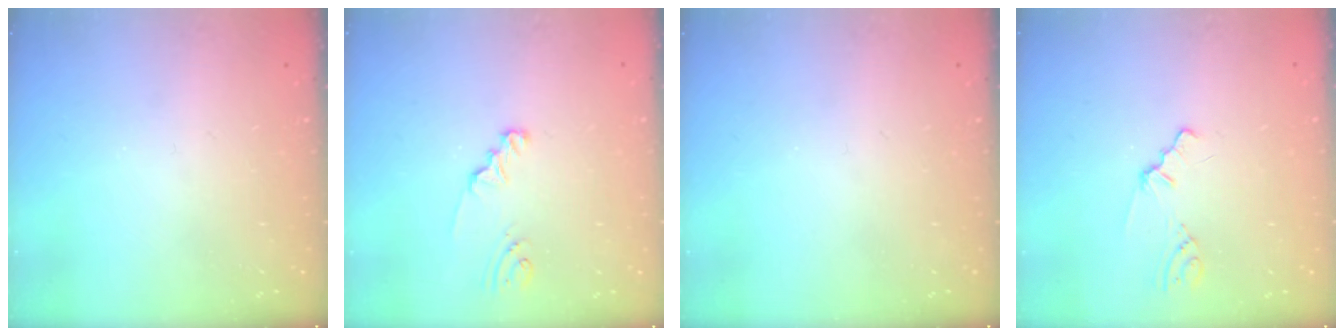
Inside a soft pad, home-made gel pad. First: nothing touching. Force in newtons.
{"total": 1.9, "press": 1.9, "slide": 0.3}
{"total": 0.0}
{"total": 0.8, "press": 0.8, "slide": 0.2}